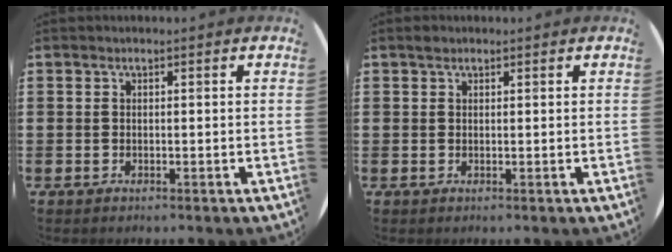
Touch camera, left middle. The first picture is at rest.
{"total": 0.6, "force": [0.6, 0.3, 0.1], "torque": [0.004, -0.002, 0.009]}